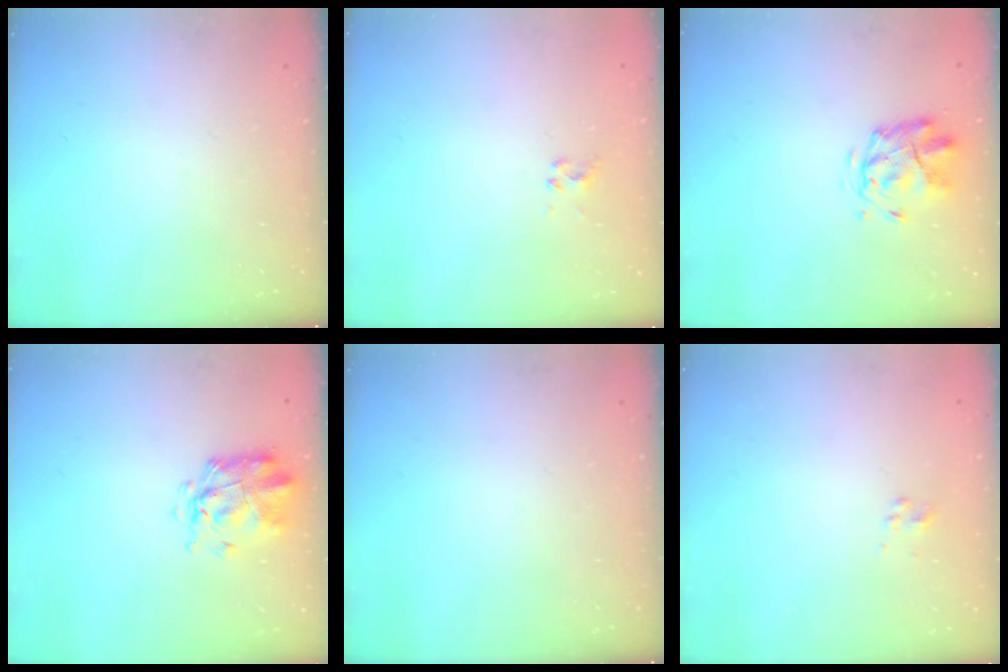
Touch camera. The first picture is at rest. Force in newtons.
{"total": 2.3, "press": 2.1, "slide": 1.0}
{"total": 2.7, "press": 2.4, "slide": 1.2}
{"total": 3.0, "press": 2.8, "slide": 1.0}
{"total": 0.0}
{"total": 2.5, "press": 2.4, "slide": 0.8}